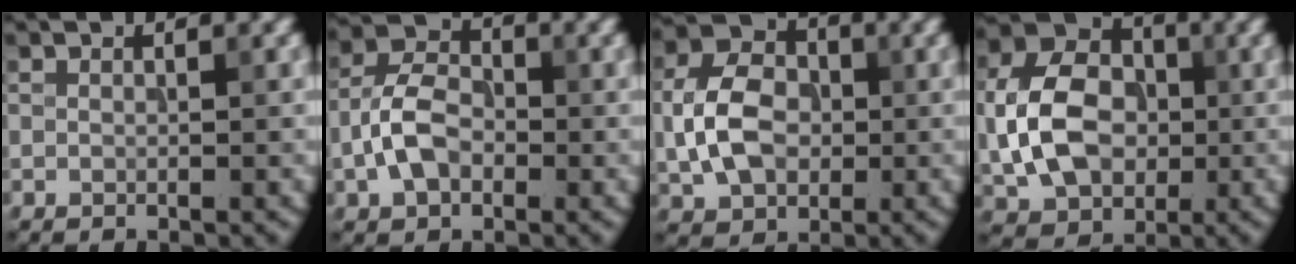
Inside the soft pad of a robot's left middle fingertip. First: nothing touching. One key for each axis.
{"total": 4.7, "fx": -1.4, "fy": 3.1, "fz": 3.2, "tx": -0.062, "ty": 0.009, "tz": -0.035}
{"total": 6.2, "fx": -0.6, "fy": 4.5, "fz": 4.1, "tx": -0.085, "ty": 0.009, "tz": -0.016}
{"total": 8.5, "fx": -0.7, "fy": 6.3, "fz": 5.6, "tx": -0.121, "ty": 0.012, "tz": -0.024}